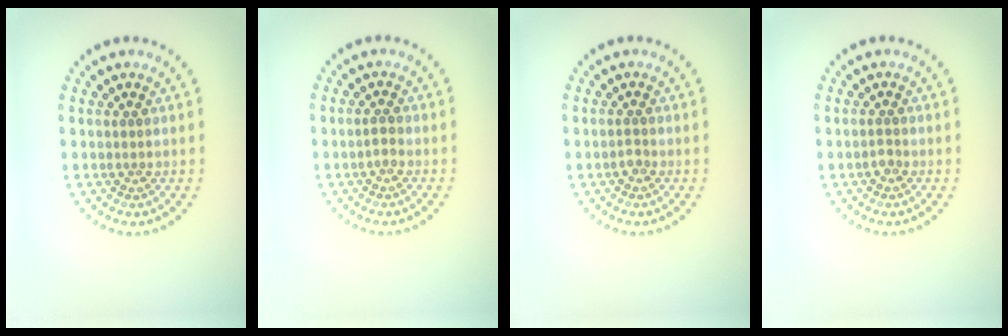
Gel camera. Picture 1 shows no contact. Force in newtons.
{"total": 0.9, "press": 0.9, "slide": 0.2}
{"total": 0.8, "press": 0.6, "slide": 0.4}
{"total": 0.8, "press": 0.6, "slide": 0.4}